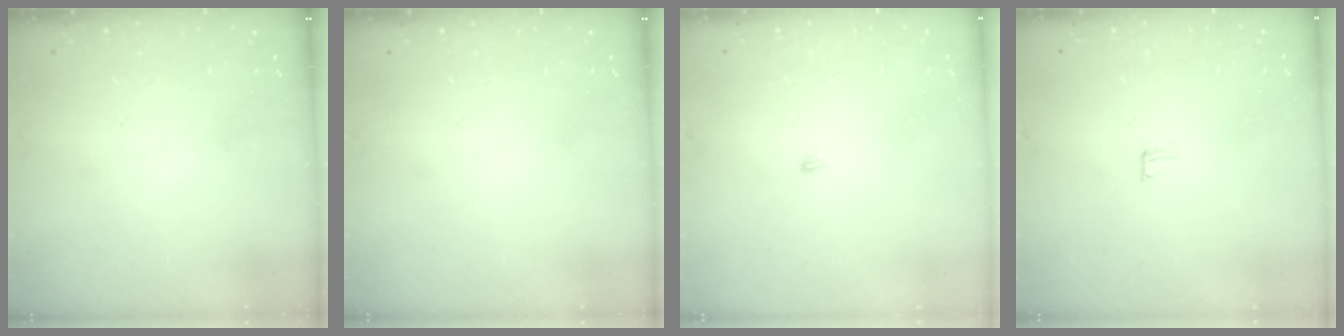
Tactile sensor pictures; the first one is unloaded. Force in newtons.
{"total": 0.0}
{"total": 3.3, "press": 3.3, "slide": 0.2}
{"total": 4.3, "press": 4.3, "slide": 0.3}